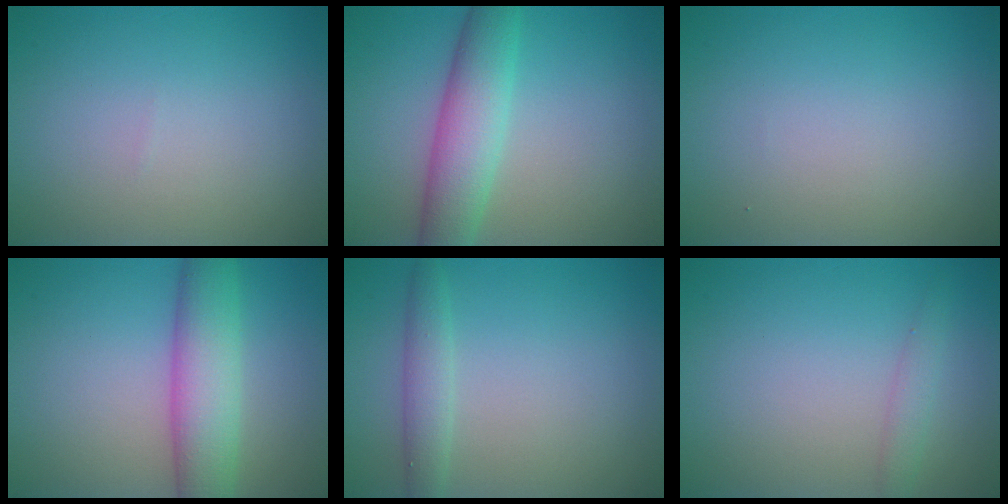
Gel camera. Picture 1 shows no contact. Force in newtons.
{"total": 5.5, "press": 5.5, "slide": 0.4}
{"total": 0.0}
{"total": 6.0, "press": 6.0, "slide": 0.2}
{"total": 2.1, "press": 2.1, "slide": 0.1}
{"total": 1.4, "press": 1.4, "slide": 0.1}